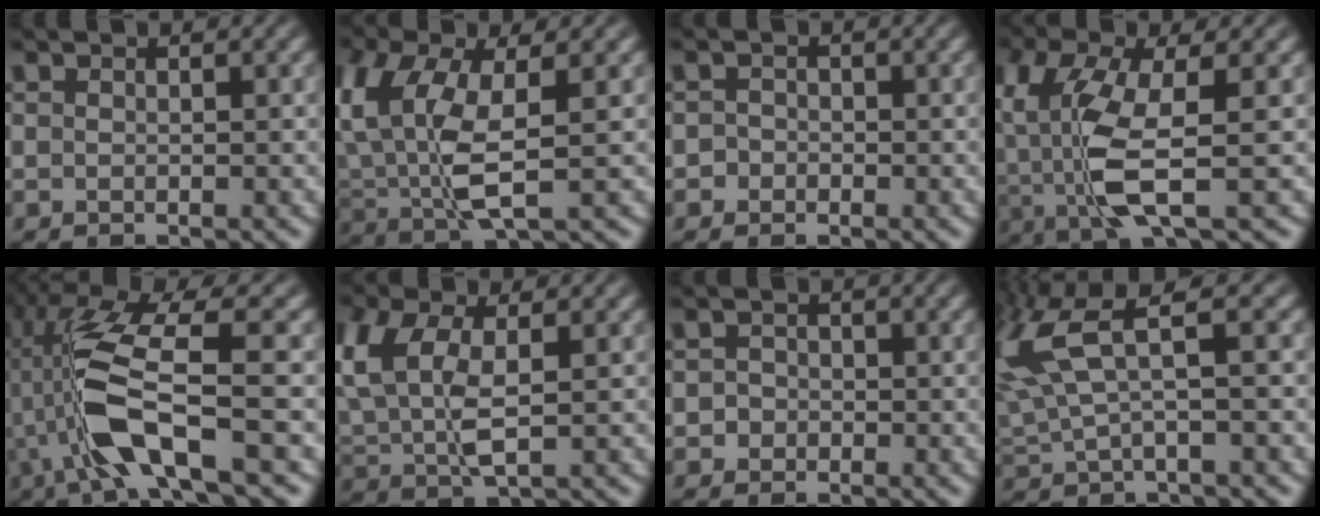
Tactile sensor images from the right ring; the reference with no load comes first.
{"total": 7.4, "force": [1.0, 4.1, 6.1], "torque": [-0.156, -0.028, 0.035]}
{"total": 1.9, "force": [-1.0, 1.6, -0.1], "torque": [-0.002, -0.011, -0.019]}
{"total": 7.0, "force": [-0.3, 3.2, 6.3], "torque": [-0.154, -0.027, 0.010]}
{"total": 8.4, "force": [0.6, 3.3, 7.7], "torque": [-0.188, -0.020, 0.021]}
{"total": 6.2, "force": [1.2, 3.9, 4.7], "torque": [-0.123, -0.022, 0.032]}
{"total": 2.1, "force": [-0.9, 1.9, 0.0], "torque": [-0.003, -0.012, -0.018]}
{"total": 6.9, "force": [1.9, 4.1, 5.2], "torque": [-0.123, -0.002, 0.031]}